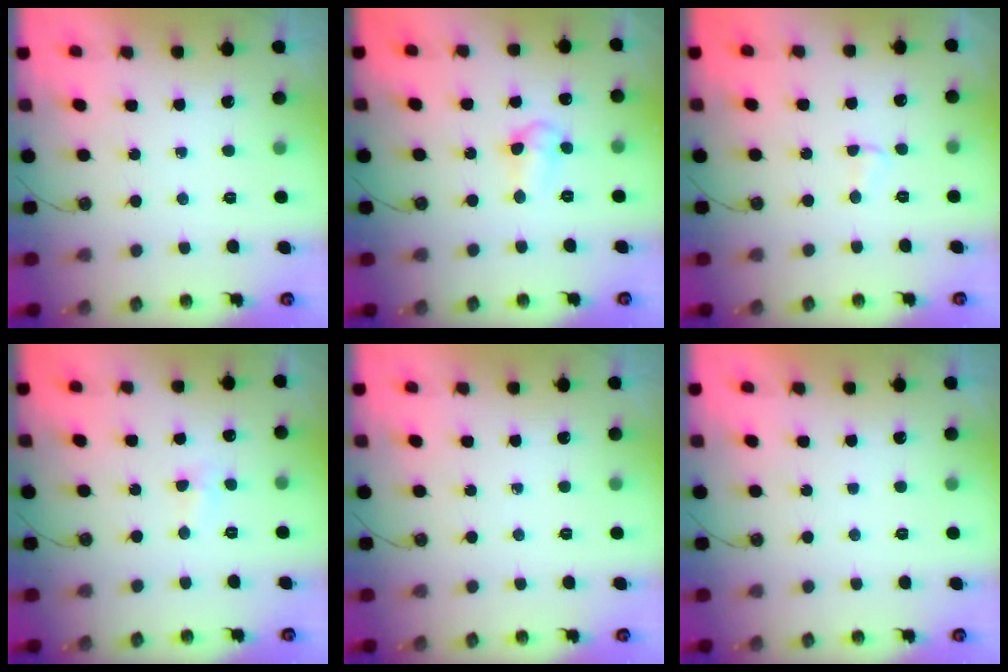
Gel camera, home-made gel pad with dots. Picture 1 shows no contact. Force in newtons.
{"total": 6.0, "press": 4.8, "slide": 3.6}
{"total": 2.8, "press": 2.7, "slide": 0.5}
{"total": 2.4, "press": 2.4, "slide": 0.5}
{"total": 0.0}
{"total": 0.0}